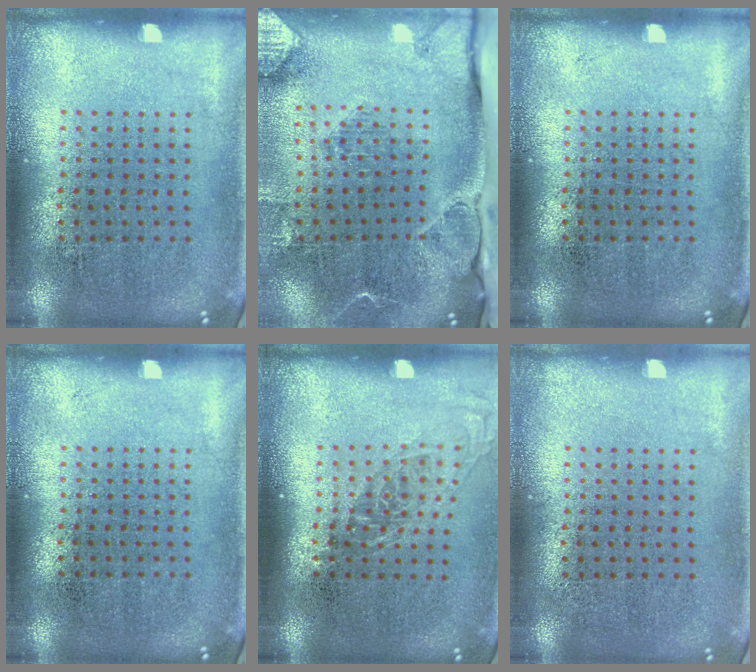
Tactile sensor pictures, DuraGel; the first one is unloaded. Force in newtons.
{"total": 3.0, "press": 2.3, "slide": 1.9}
{"total": 0.0}
{"total": 0.0}
{"total": 1.3, "press": 1.1, "slide": 0.8}
{"total": 0.0}